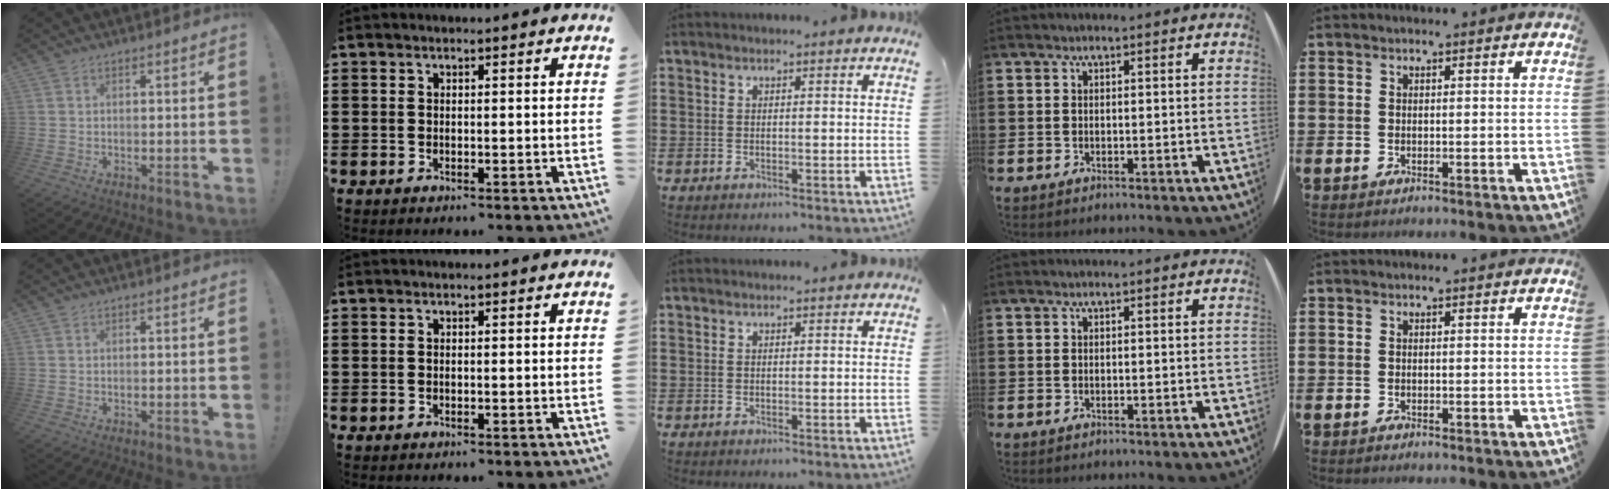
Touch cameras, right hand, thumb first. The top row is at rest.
{}